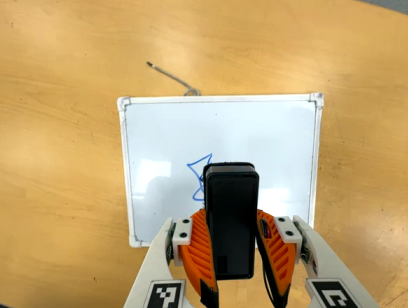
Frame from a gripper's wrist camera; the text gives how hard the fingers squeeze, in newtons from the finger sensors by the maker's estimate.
{"total": 7.4, "left": 6.8, "right": 8.1}